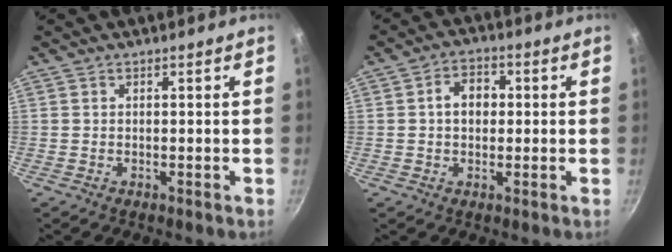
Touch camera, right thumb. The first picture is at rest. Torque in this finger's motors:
{"motor_torque": [-0.26, 1.24, 0.55, -0.60, 0.13]}